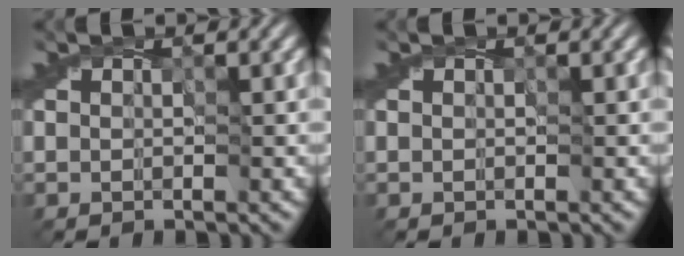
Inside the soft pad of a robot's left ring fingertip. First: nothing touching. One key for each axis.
{"total": 0.0}